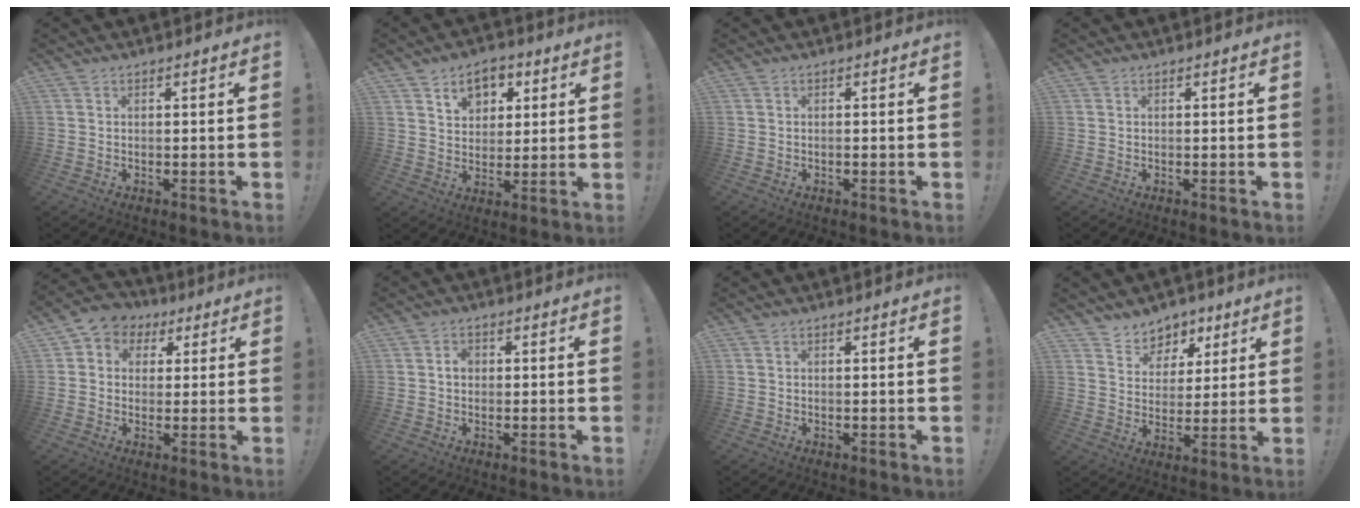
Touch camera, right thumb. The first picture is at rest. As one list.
[{"total": 8.8, "force": [4.6, 6.6, 3.6], "torque": [-0.040, -0.023, 0.085]}, {"total": 0.7, "force": [-0.5, 0.0, 0.4], "torque": [-0.008, -0.001, -0.009]}, {"total": 0.0}, {"total": 5.7, "force": [0.5, 5.4, 1.6], "torque": [-0.017, -0.001, 0.013]}, {"total": 2.5, "force": [0.1, 1.9, 1.7], "torque": [-0.020, 0.003, -0.002]}, {"total": 0.0}, {"total": 7.3, "force": [4.7, 5.6, 0.6], "torque": [-0.007, -0.040, 0.094]}]